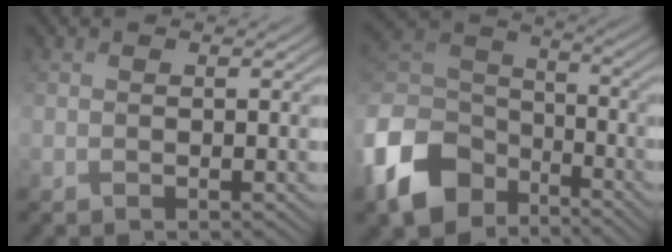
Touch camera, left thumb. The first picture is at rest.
{"total": 13.6, "force": [-7.6, 9.1, 6.7], "torque": [-0.193, -0.015, -0.161]}